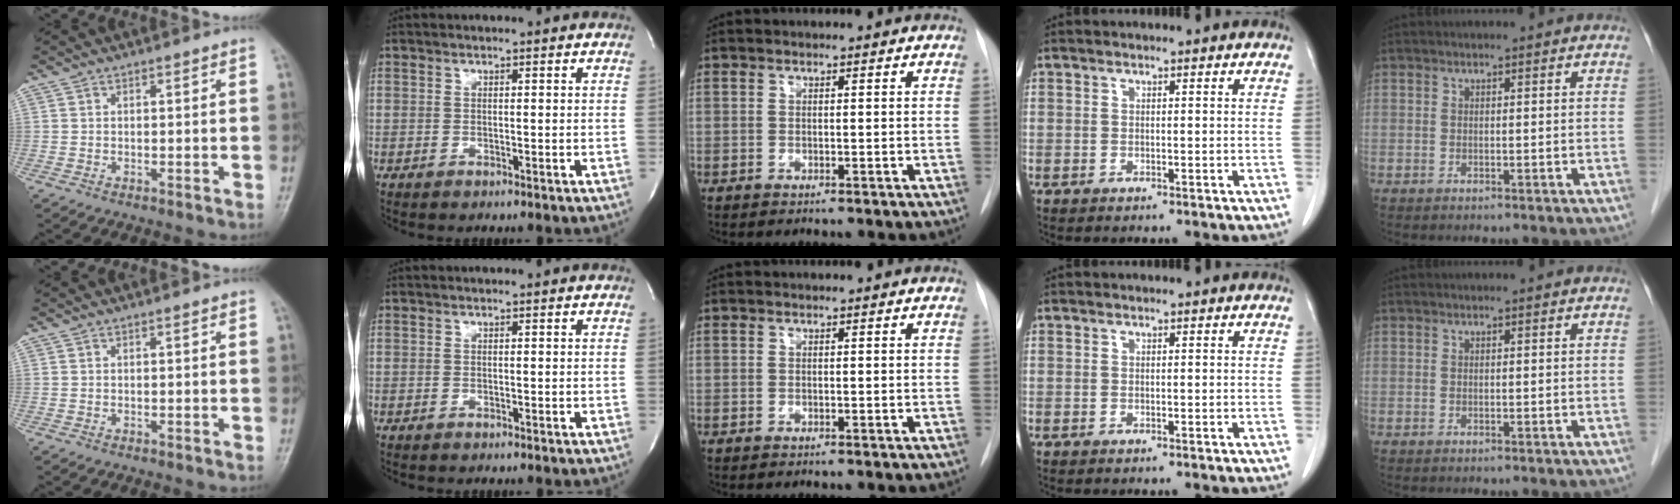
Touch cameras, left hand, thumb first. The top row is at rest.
{}